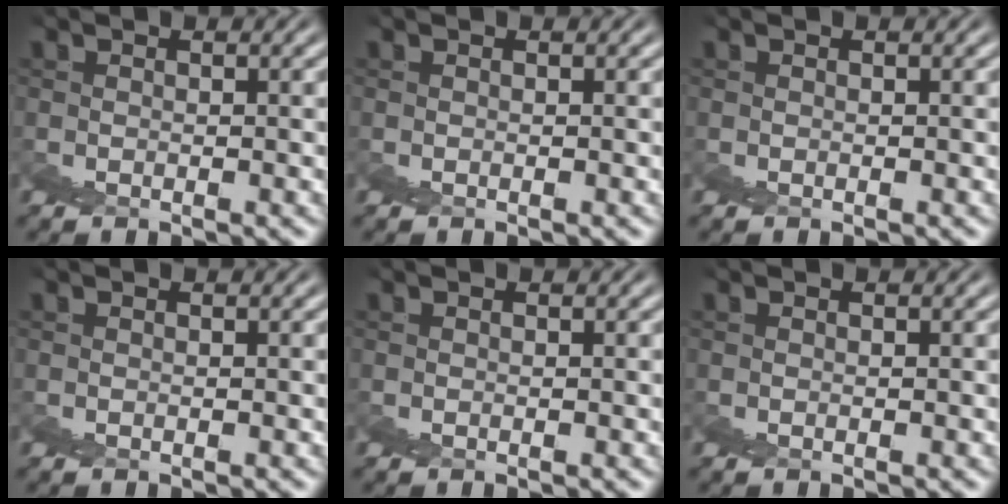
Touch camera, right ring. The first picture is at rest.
{"total": 0.0}
{"total": 0.0}
{"total": 0.0}
{"total": 0.0}
{"total": 0.0}